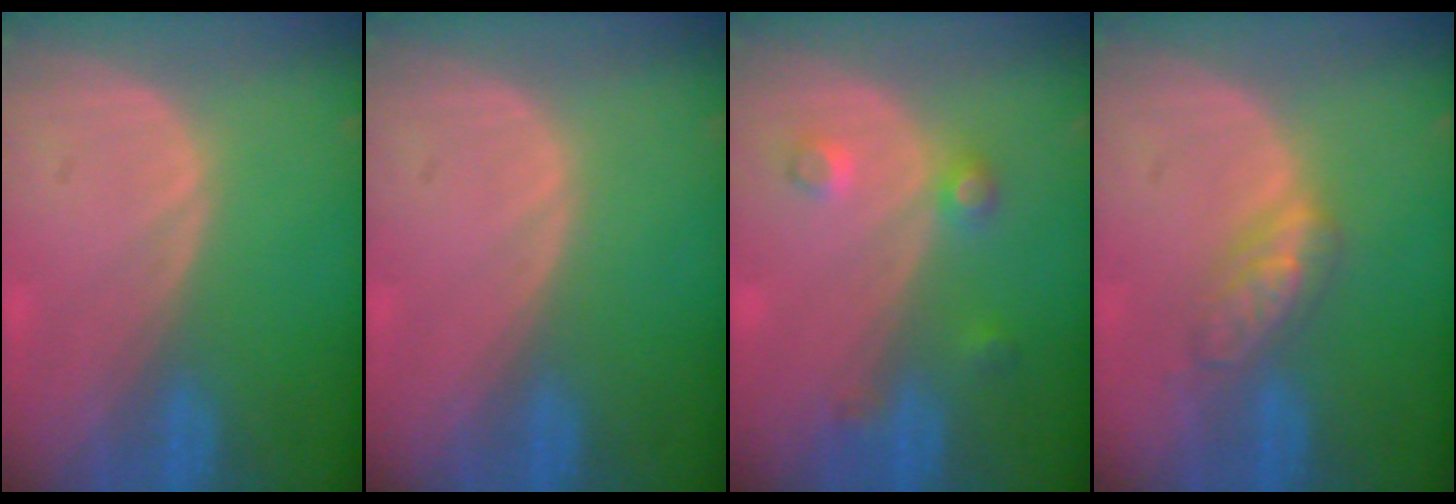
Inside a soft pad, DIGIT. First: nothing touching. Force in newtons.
{"total": 0.0}
{"total": 3.5, "press": 3.4, "slide": 1.0}
{"total": 4.6, "press": 4.4, "slide": 1.4}